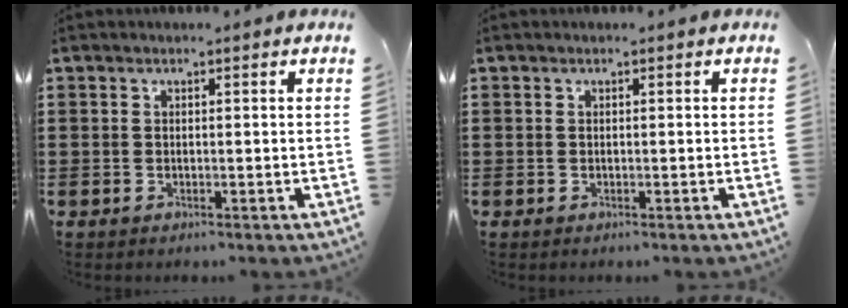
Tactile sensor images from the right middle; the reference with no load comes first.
{"total": 0.0}